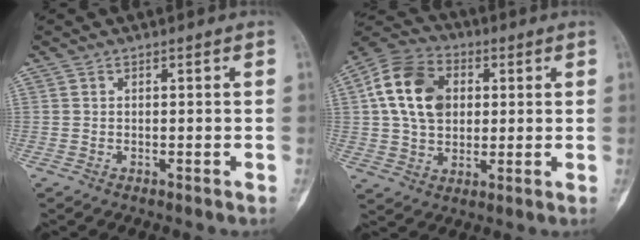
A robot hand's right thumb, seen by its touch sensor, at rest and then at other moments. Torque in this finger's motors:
{"motor_torque": [0.26, 1.99, 0.65, -0.37, 0.40]}